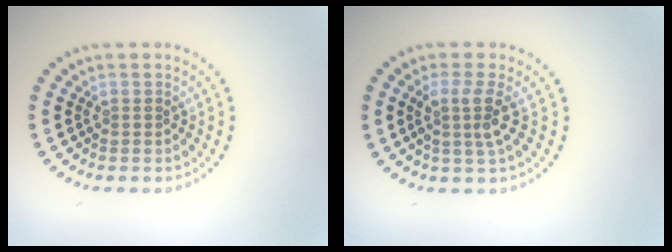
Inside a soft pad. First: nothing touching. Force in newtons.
{"total": 2.7, "press": 2.0, "slide": 1.8}